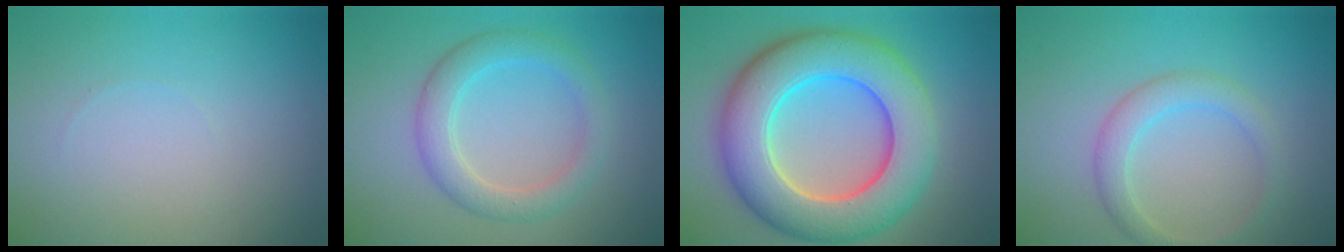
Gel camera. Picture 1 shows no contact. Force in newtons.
{"total": 3.6, "press": 3.6, "slide": 0.2}
{"total": 11.6, "press": 11.6, "slide": 0.4}
{"total": 2.7, "press": 2.7, "slide": 0.0}